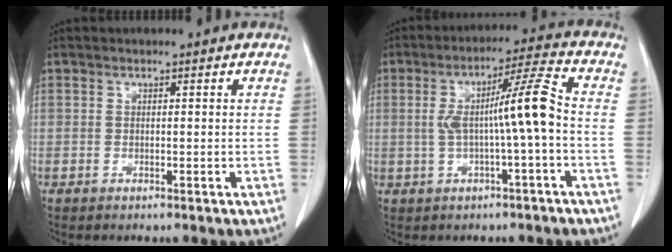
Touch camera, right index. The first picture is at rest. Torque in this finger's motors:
{"motor_torque": [1.54, -0.27, 0.68, 0.17]}